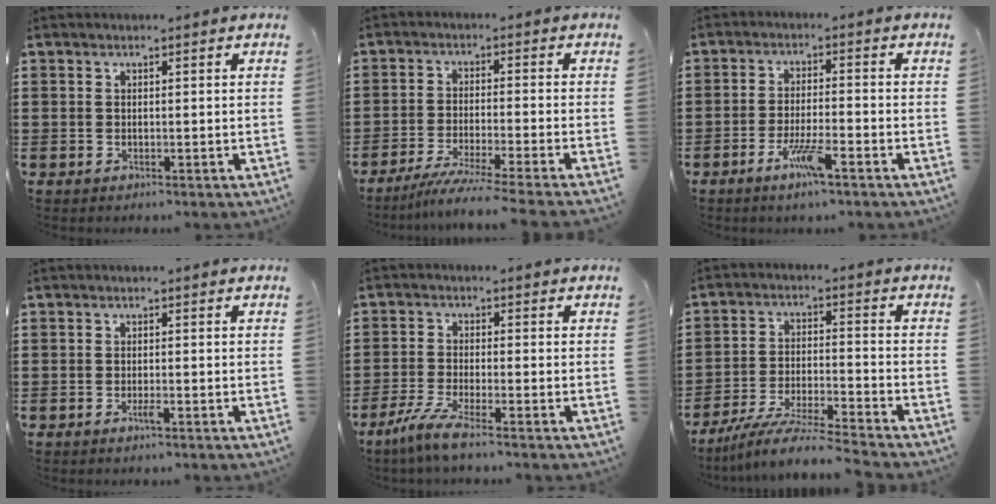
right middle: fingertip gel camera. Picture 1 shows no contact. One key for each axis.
{"total": 5.2, "fx": -4.5, "fy": -0.7, "fz": 2.6, "tx": -0.048, "ty": -0.020, "tz": -0.087}
{"total": 5.4, "fx": -3.3, "fy": 0.7, "fz": 4.3, "tx": -0.088, "ty": -0.007, "tz": -0.059}
{"total": 1.3, "fx": -0.7, "fy": 0.2, "fz": 1.1, "tx": -0.020, "ty": -0.003, "tz": -0.012}
{"total": 4.7, "fx": -3.2, "fy": 0.0, "fz": 3.4, "tx": -0.085, "ty": -0.020, "tz": -0.064}
{"total": 7.9, "fx": -7.2, "fy": -0.5, "fz": 3.1, "tx": -0.061, "ty": -0.009, "tz": -0.141}